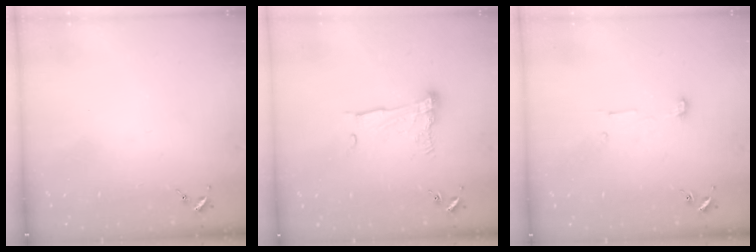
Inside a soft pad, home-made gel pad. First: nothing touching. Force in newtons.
{"total": 11.1, "press": 11.0, "slide": 0.8}
{"total": 5.0, "press": 5.0, "slide": 0.5}